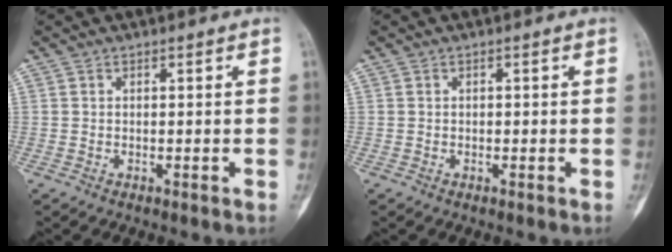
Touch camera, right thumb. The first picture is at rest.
{"total": 0.0}